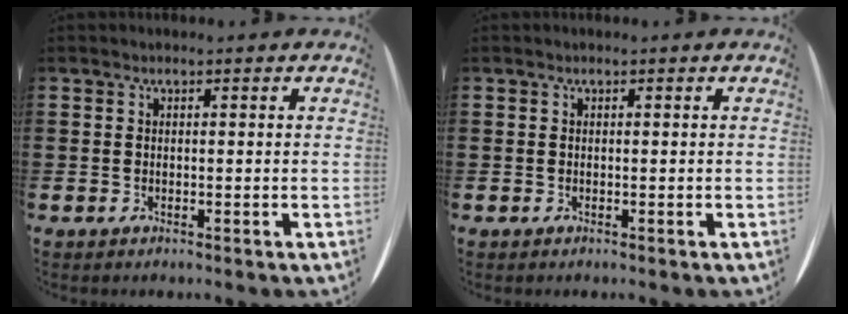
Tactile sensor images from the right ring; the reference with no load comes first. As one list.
[{"total": 0.0}]